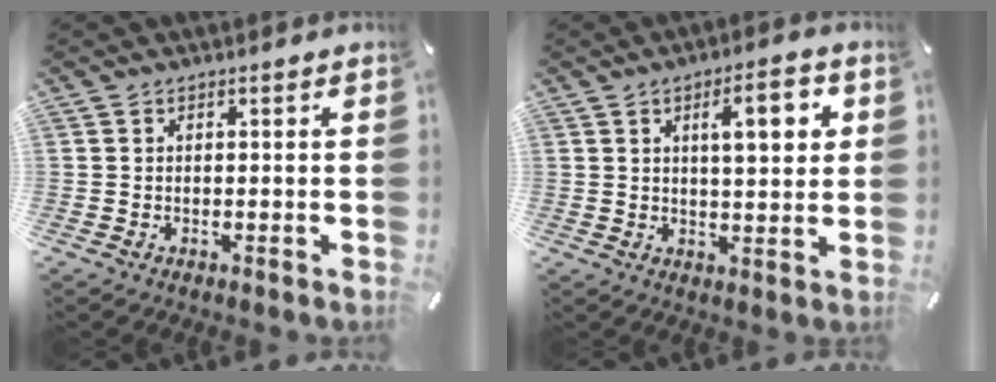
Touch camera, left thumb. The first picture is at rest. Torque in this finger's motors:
{"motor_torque": [1.48, 1.48, 0.84, -0.63, 0.10]}